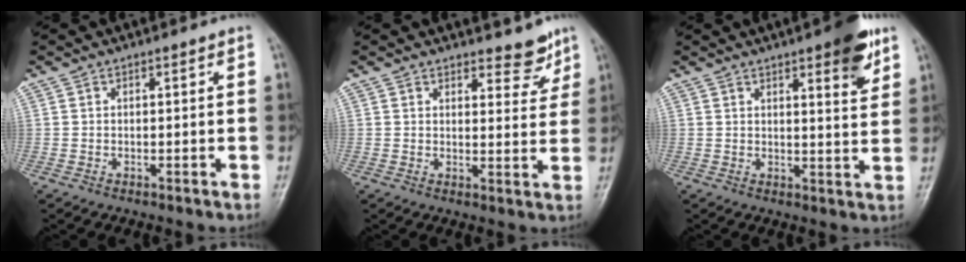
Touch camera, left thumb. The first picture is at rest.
{"total": 5.2, "force": [4.2, 2.2, 2.0], "torque": [0.001, -0.033, 0.055]}
{"total": 8.6, "force": [4.9, 2.1, 6.7], "torque": [-0.073, -0.023, 0.060]}